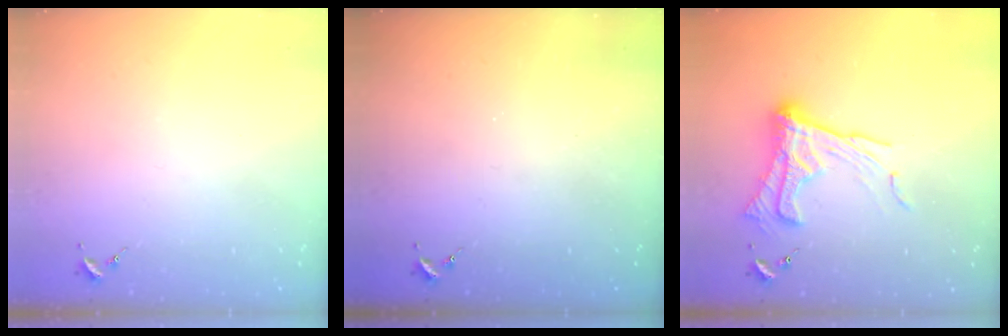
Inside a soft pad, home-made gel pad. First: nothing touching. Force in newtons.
{"total": 0.0}
{"total": 15.8, "press": 15.7, "slide": 1.3}